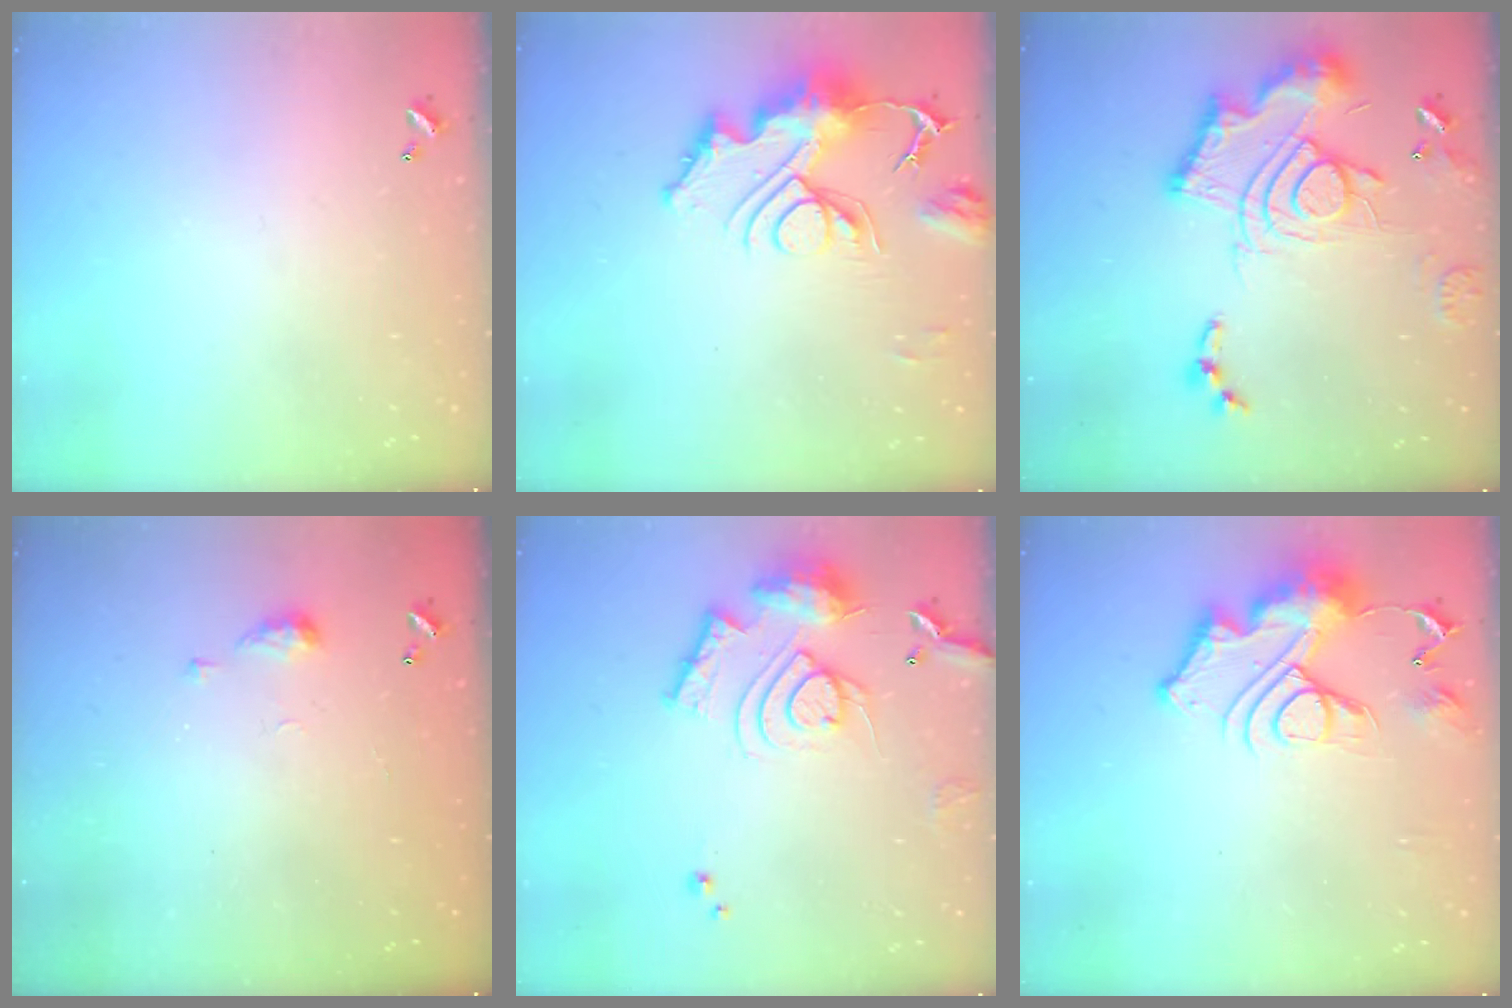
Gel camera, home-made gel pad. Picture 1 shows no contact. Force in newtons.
{"total": 12.9, "press": 12.8, "slide": 1.4}
{"total": 19.5, "press": 19.4, "slide": 2.0}
{"total": 5.2, "press": 5.1, "slide": 0.7}
{"total": 14.4, "press": 14.3, "slide": 1.6}
{"total": 15.3, "press": 15.3, "slide": 1.4}